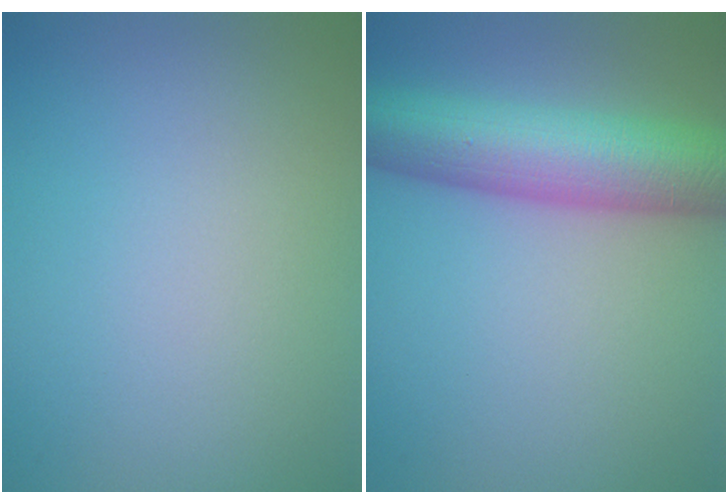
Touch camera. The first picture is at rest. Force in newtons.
{"total": 9.7, "press": 9.7, "slide": 0.3}